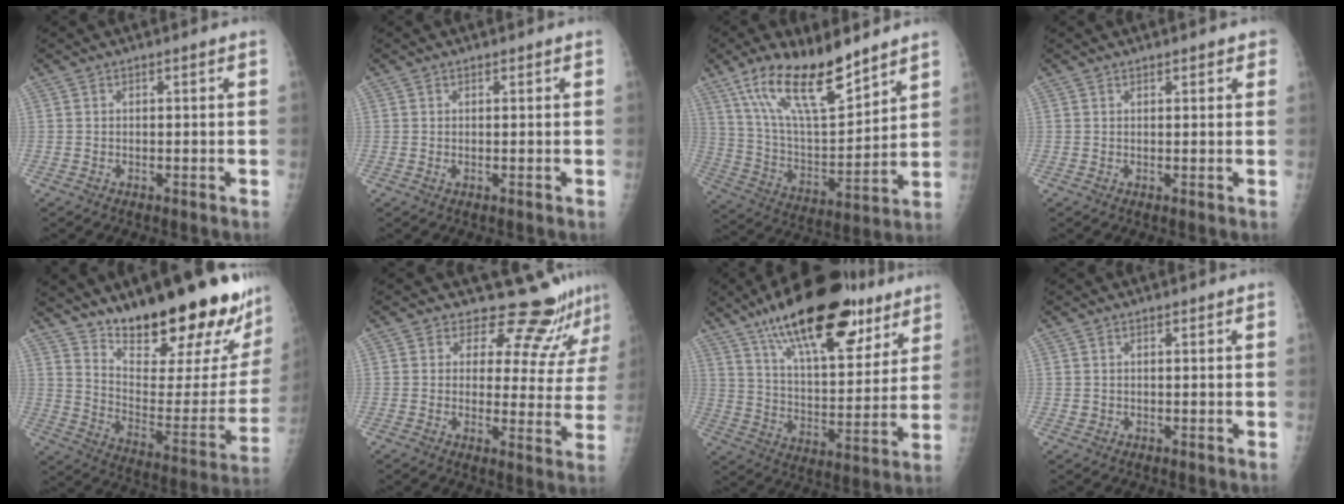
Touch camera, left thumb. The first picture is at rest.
{"total": 0.5, "force": [0.3, 0.3, 0.3], "torque": [-0.004, -0.002, 0.004]}
{"total": 19.5, "force": [13.3, 6.2, 12.9], "torque": [-0.202, -0.065, 0.249]}
{"total": 1.8, "force": [1.2, 0.9, 0.9], "torque": [0.005, -0.003, 0.010]}
{"total": 28.7, "force": [21.4, 8.7, 17.1], "torque": [-0.224, -0.117, 0.313]}
{"total": 12.5, "force": [11.7, 3.9, 2.2], "torque": [0.016, -0.090, 0.127]}
{"total": 26.2, "force": [16.4, 10.4, 17.6], "torque": [-0.248, -0.040, 0.263]}
{"total": 0.9, "force": [0.4, 0.8, 0.2], "torque": [0.004, -0.001, 0.005]}